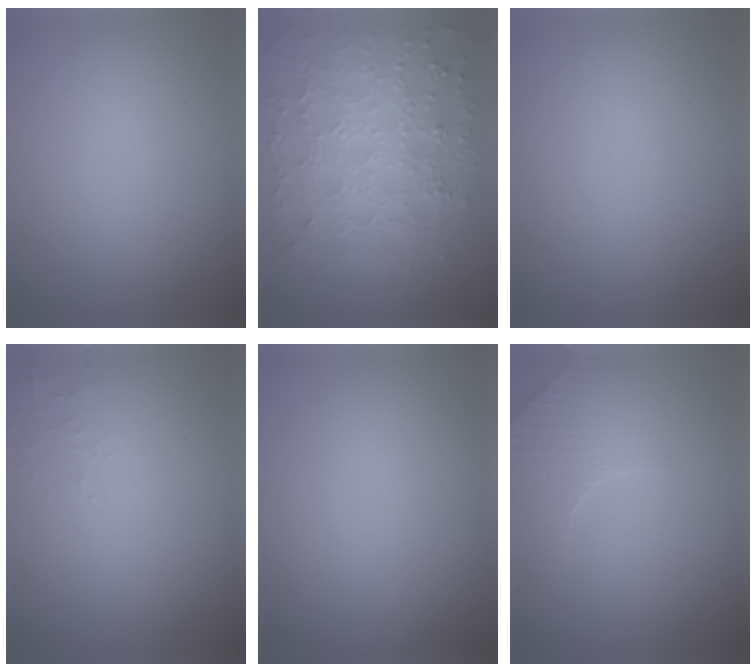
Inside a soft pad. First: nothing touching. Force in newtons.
{"total": 8.1, "press": 5.7, "slide": 5.8}
{"total": 0.0}
{"total": 0.8, "press": 0.7, "slide": 0.1}
{"total": 0.0}
{"total": 2.8, "press": 2.7, "slide": 0.8}